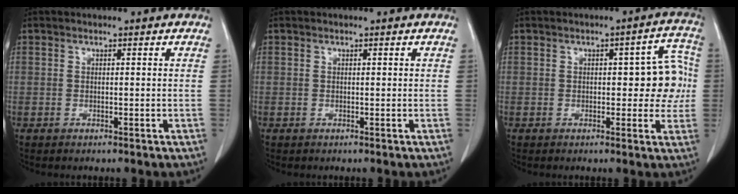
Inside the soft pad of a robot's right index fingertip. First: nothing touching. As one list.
[{"total": 0.0}, {"total": 7.3, "force": [0.2, 3.0, 6.7], "torque": [-0.066, 0.027, 0.004]}]